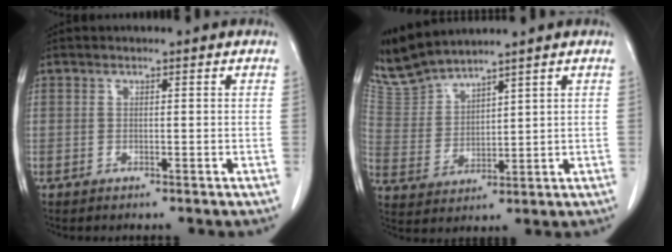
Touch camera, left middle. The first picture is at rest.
{"total": 7.2, "force": [7.0, -0.2, 1.4], "torque": [-0.053, 0.007, 0.159]}